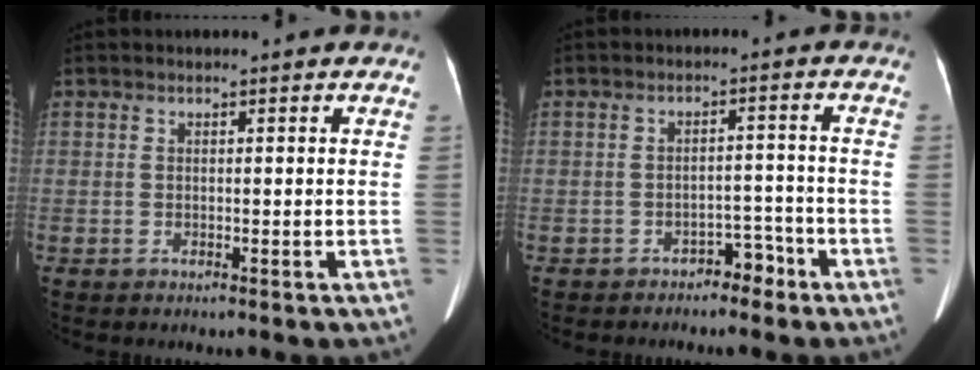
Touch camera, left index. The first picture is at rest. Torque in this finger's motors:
{"motor_torque": [0.04, 0.24, 0.01, -0.01]}